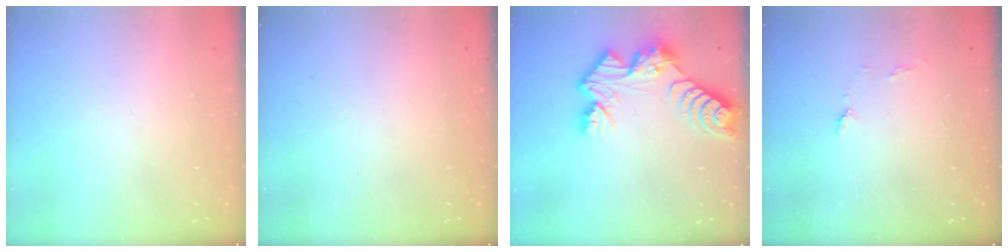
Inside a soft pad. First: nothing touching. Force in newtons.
{"total": 0.0}
{"total": 10.3, "press": 10.3, "slide": 1.0}
{"total": 5.4, "press": 5.4, "slide": 0.6}